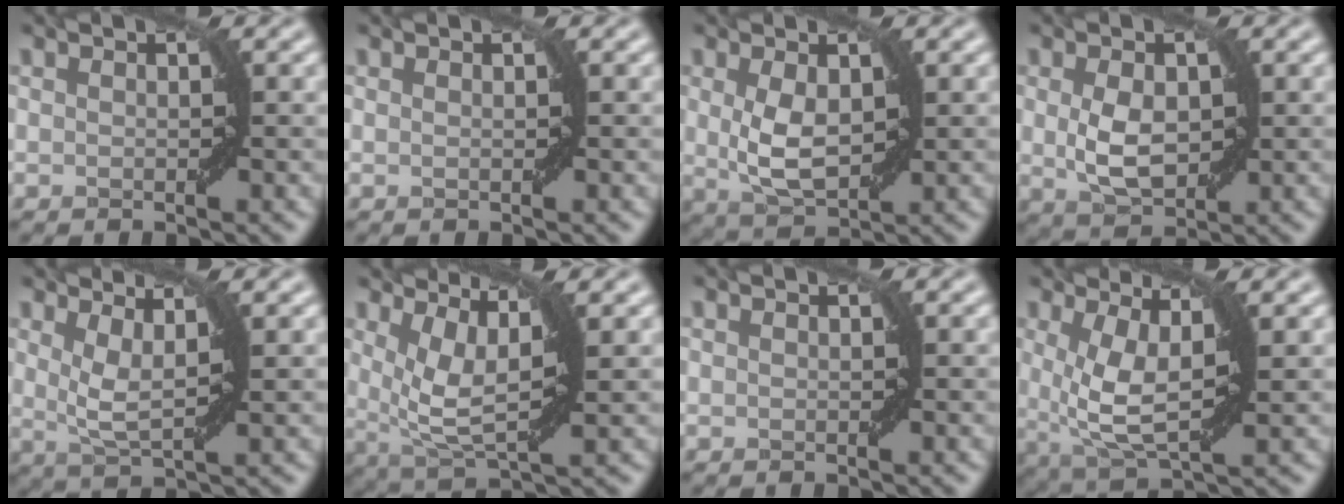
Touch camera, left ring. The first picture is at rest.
{"total": 0.0}
{"total": 3.8, "force": [0.5, 2.0, 3.2], "torque": [-0.073, -0.001, 0.015]}
{"total": 3.9, "force": [0.1, 2.3, 3.1], "torque": [-0.066, -0.001, 0.007]}
{"total": 2.9, "force": [1.6, 0.5, 2.4], "torque": [-0.054, -0.006, 0.030]}
{"total": 4.9, "force": [1.8, 1.5, 4.4], "torque": [-0.093, -0.010, 0.035]}
{"total": 0.0}
{"total": 5.7, "force": [0.8, 2.0, 5.3], "torque": [-0.114, -0.012, 0.018]}